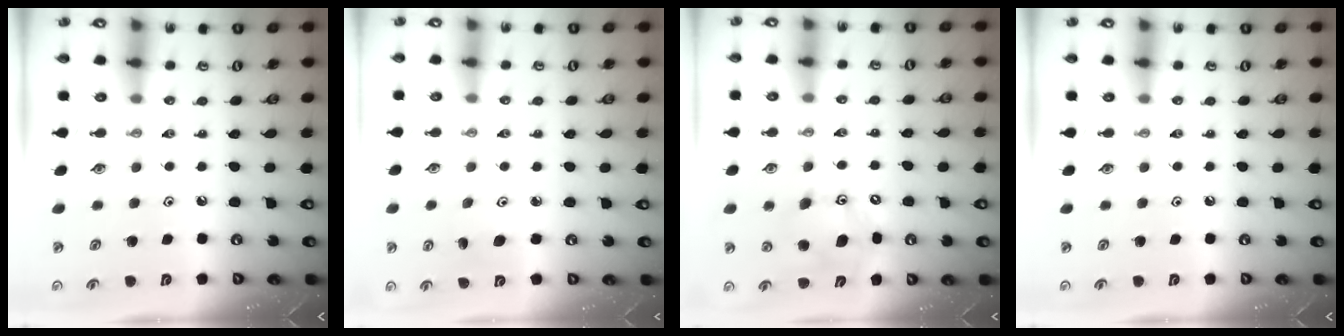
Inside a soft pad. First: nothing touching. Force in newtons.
{"total": 4.7, "press": 4.6, "slide": 0.5}
{"total": 12.0, "press": 11.7, "slide": 2.5}
{"total": 0.0}